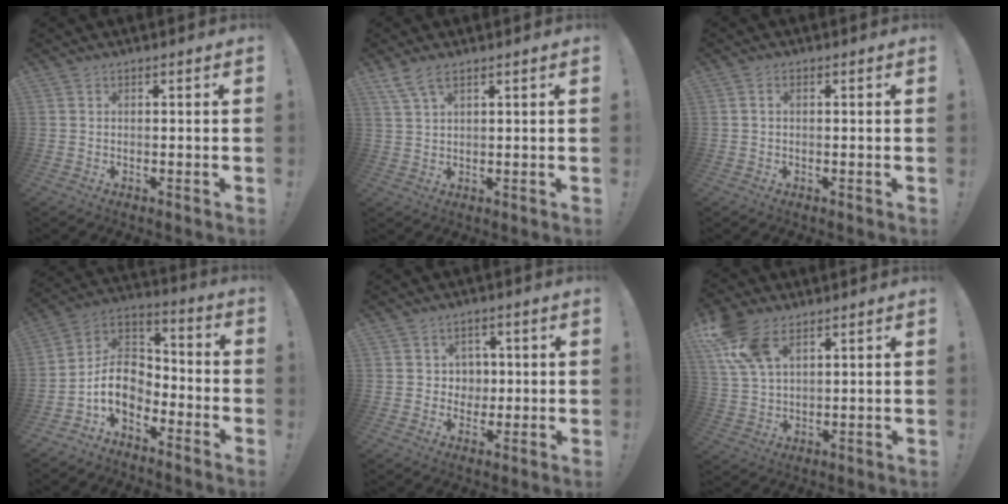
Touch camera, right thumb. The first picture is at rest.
{"total": 5.4, "force": [3.6, 1.8, 3.5], "torque": [-0.077, -0.006, 0.070]}
{"total": 1.2, "force": [0.1, 0.7, 0.9], "torque": [-0.024, 0.006, 0.003]}
{"total": 11.2, "force": [-4.9, 7.9, 6.3], "torque": [-0.109, 0.016, -0.085]}
{"total": 4.8, "force": [1.4, 4.6, 0.4], "torque": [-0.005, -0.012, 0.025]}
{"total": 11.8, "force": [6.6, 6.5, 7.3], "torque": [-0.149, -0.015, 0.131]}